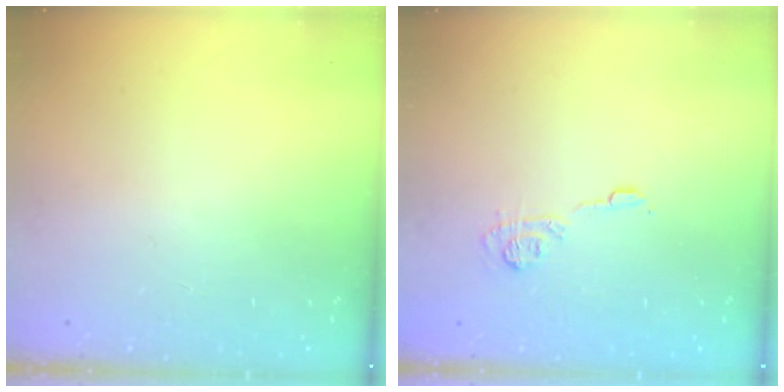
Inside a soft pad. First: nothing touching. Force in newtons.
{"total": 7.8, "press": 7.8, "slide": 0.6}